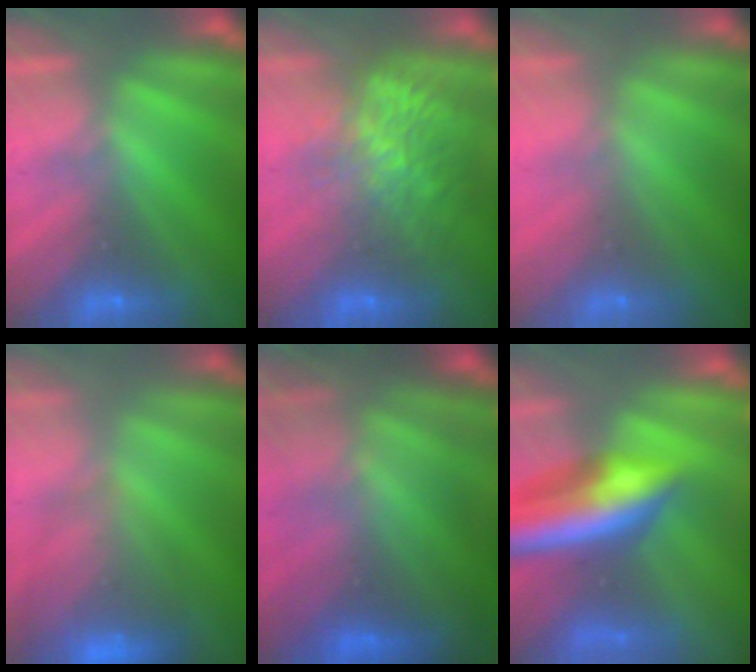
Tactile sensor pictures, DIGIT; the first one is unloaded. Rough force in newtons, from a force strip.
{"total": 7.7}
{"total": 9.0}
{"total": 6.0}
{"total": 7.3}
{"total": 9.3}